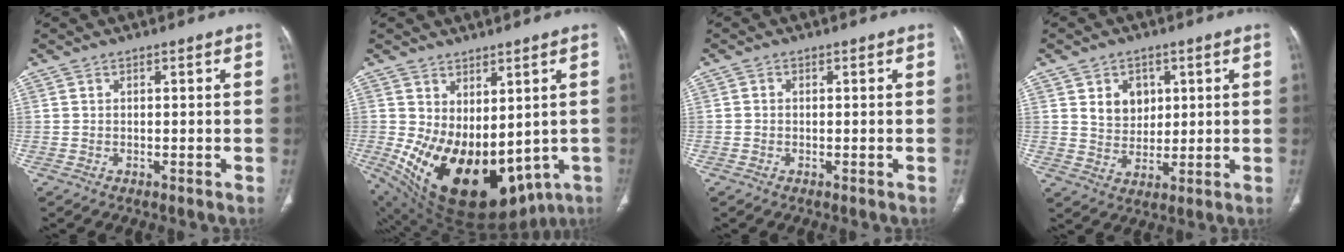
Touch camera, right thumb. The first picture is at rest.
{"total": 21.7, "force": [-3.1, 12.9, 17.2], "torque": [-0.274, -0.023, -0.005]}
{"total": 0.7, "force": [-0.1, 0.7, 0.3], "torque": [-0.003, 0.002, -0.004]}
{"total": 6.8, "force": [2.3, 5.4, 3.3], "torque": [-0.024, -0.013, 0.044]}